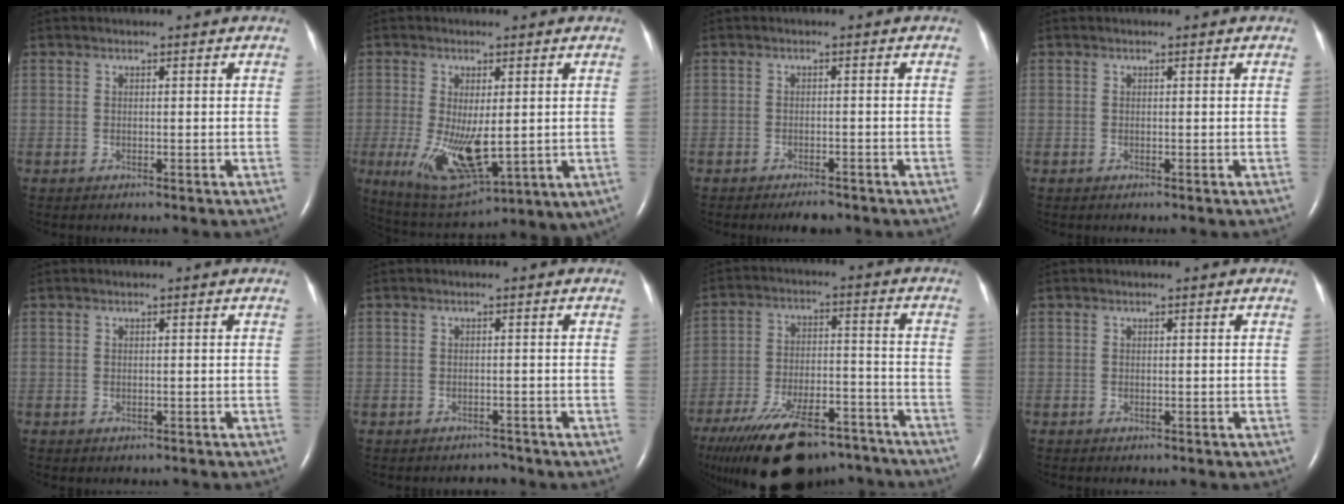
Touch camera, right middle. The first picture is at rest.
{"total": 13.4, "force": [-2.0, 4.6, 12.4], "torque": [-0.216, -0.027, -0.012]}
{"total": 2.8, "force": [-2.3, 0.9, 1.4], "torque": [-0.022, -0.003, -0.030]}
{"total": 0.0}
{"total": 0.0}
{"total": 1.4, "force": [-1.3, 0.5, -0.1], "torque": [-0.001, -0.003, -0.017]}
{"total": 23.7, "force": [-18.7, 8.1, 12.1], "torque": [-0.235, -0.018, -0.282]}
{"total": 0.0}